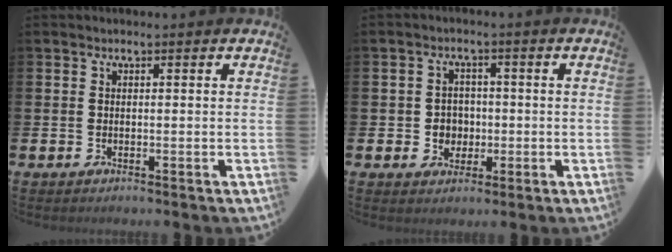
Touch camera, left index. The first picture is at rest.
{"total": 3.1, "force": [-0.4, 3.0, 0.9], "torque": [-0.012, 0.001, -0.017]}